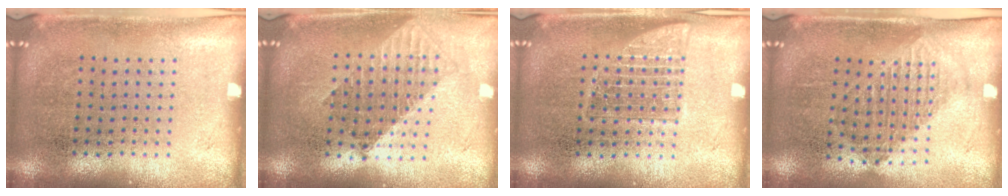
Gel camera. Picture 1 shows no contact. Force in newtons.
{"total": 1.6, "press": 1.3, "slide": 1.0}
{"total": 1.1, "press": 1.1, "slide": 0.3}
{"total": 1.3, "press": 1.1, "slide": 0.6}